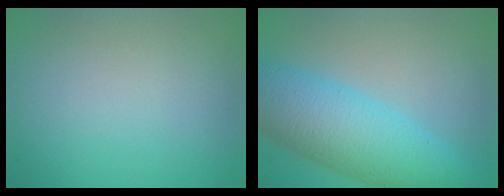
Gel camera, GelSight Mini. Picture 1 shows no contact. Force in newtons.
{"total": 8.6, "press": 8.6, "slide": 0.2}